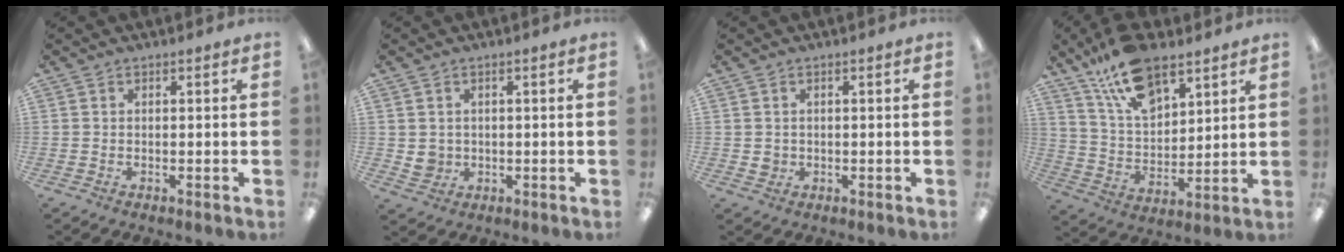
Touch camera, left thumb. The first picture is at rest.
{"total": 3.0, "force": [0.8, 2.9, 0.5], "torque": [-0.006, 0.001, 0.015]}
{"total": 1.7, "force": [0.5, 1.6, 0.4], "torque": [-0.009, 0.004, 0.007]}
{"total": 16.9, "force": [11.5, 7.8, 9.5], "torque": [-0.177, -0.048, 0.208]}